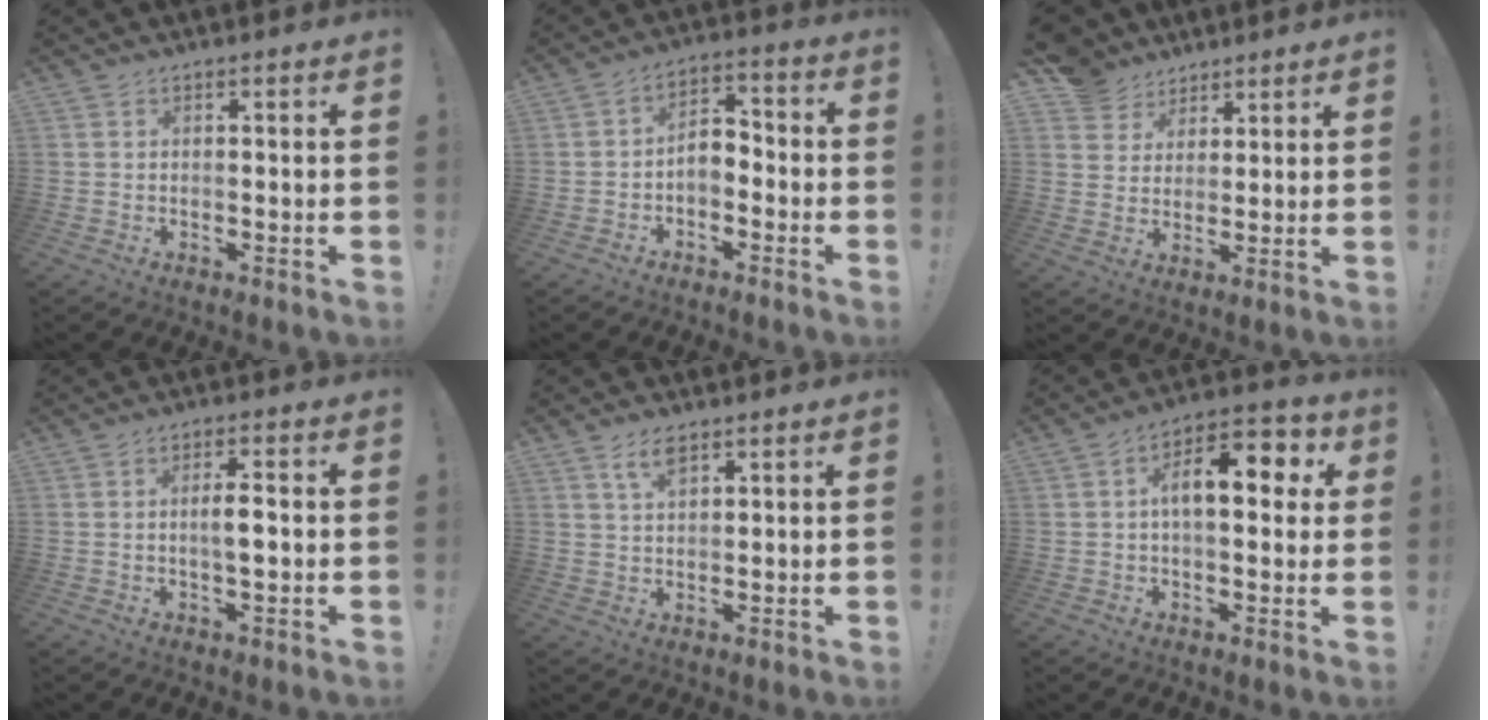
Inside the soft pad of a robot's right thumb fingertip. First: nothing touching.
{"total": 6.0, "force": [-2.3, 4.2, 3.6], "torque": [-0.059, 0.013, -0.040]}
{"total": 7.9, "force": [5.3, 5.8, 0.4], "torque": [-0.014, -0.040, 0.108]}
{"total": 4.1, "force": [-0.4, 1.0, 4.0], "torque": [-0.055, -0.002, -0.012]}
{"total": 4.9, "force": [3.2, 2.0, 3.2], "torque": [-0.055, -0.011, 0.056]}
{"total": 13.0, "force": [2.6, 6.2, 11.2], "torque": [-0.149, 0.003, 0.038]}